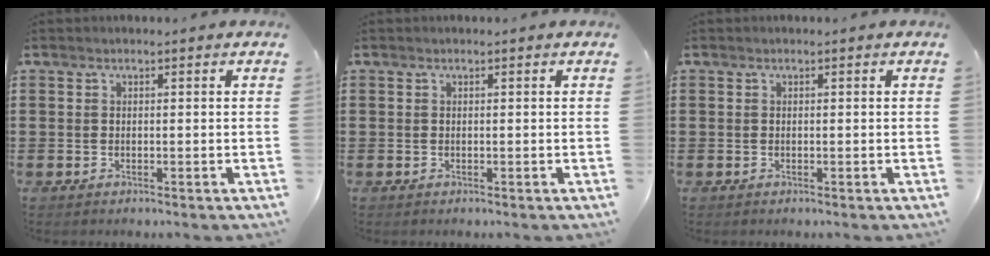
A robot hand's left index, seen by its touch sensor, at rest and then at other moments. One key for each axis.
{"total": 0.0}
{"total": 0.0}